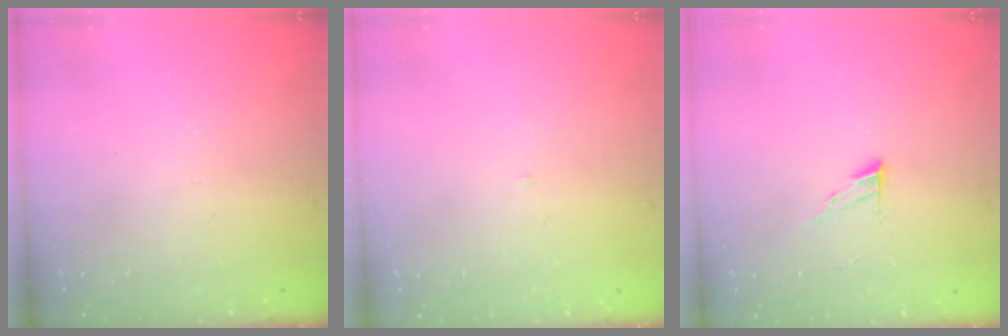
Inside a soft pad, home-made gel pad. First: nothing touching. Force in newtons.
{"total": 2.1, "press": 2.1, "slide": 0.1}
{"total": 5.0, "press": 4.9, "slide": 0.5}